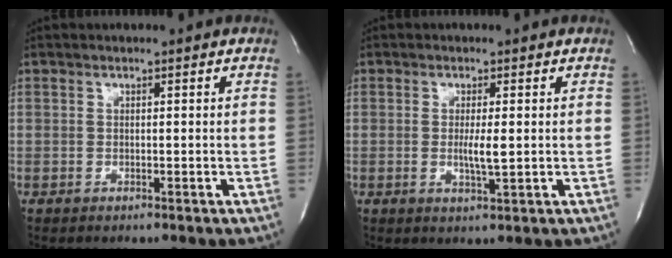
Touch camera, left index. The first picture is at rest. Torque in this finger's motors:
{"motor_torque": [0.42, 0.10, 0.06, 0.03]}